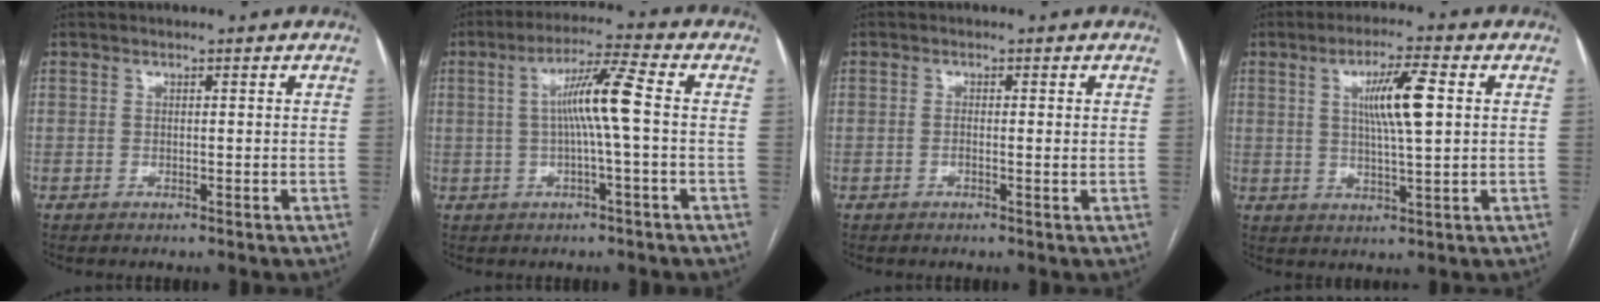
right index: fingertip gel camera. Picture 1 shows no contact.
{"total": 7.7, "force": [0.1, -0.6, 7.7], "torque": [-0.139, 0.013, 0.000]}
{"total": 1.4, "force": [-0.1, 0.2, 1.3], "torque": [-0.022, 0.000, -0.002]}
{"total": 8.1, "force": [1.8, 0.6, 7.9], "torque": [-0.141, 0.003, 0.032]}